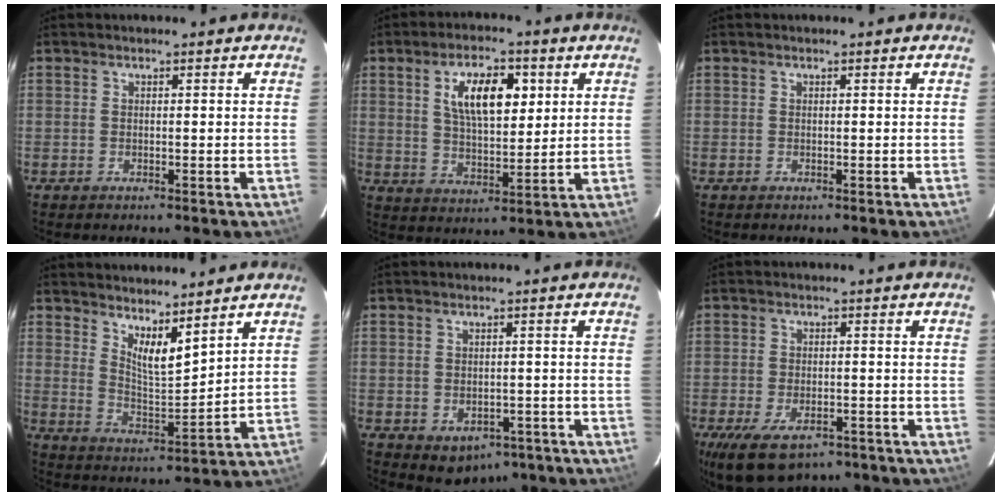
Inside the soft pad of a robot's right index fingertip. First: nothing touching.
{"total": 11.0, "force": [3.8, 4.9, 9.0], "torque": [-0.159, 0.013, 0.070]}
{"total": 0.0}
{"total": 7.8, "force": [5.9, 1.6, 4.8], "torque": [-0.076, -0.014, 0.106]}
{"total": 6.4, "force": [-3.6, 4.8, 2.3], "torque": [-0.040, 0.007, -0.027]}
{"total": 12.0, "force": [-7.7, 6.0, 6.9], "torque": [-0.149, -0.026, -0.121]}